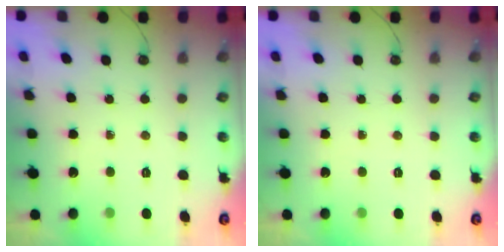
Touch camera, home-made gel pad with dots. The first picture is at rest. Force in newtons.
{"total": 0.0}